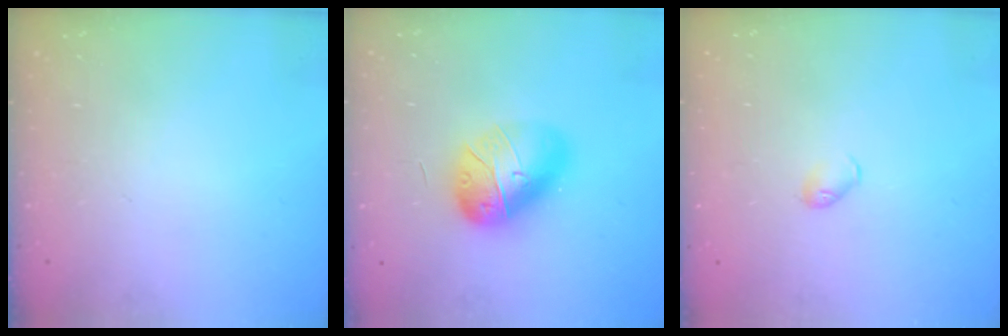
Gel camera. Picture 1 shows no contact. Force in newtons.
{"total": 15.7, "press": 15.7, "slide": 0.9}
{"total": 4.6, "press": 4.6, "slide": 0.8}